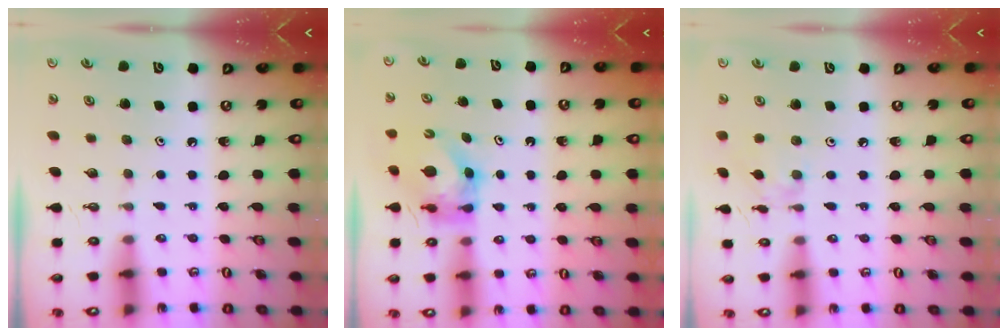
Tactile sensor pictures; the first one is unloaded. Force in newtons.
{"total": 5.6, "press": 5.6, "slide": 0.1}
{"total": 2.1, "press": 2.1, "slide": 0.2}